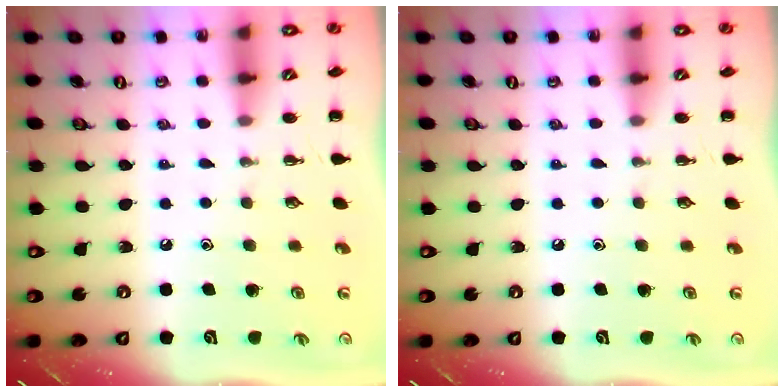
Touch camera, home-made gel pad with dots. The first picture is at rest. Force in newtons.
{"total": 0.0}